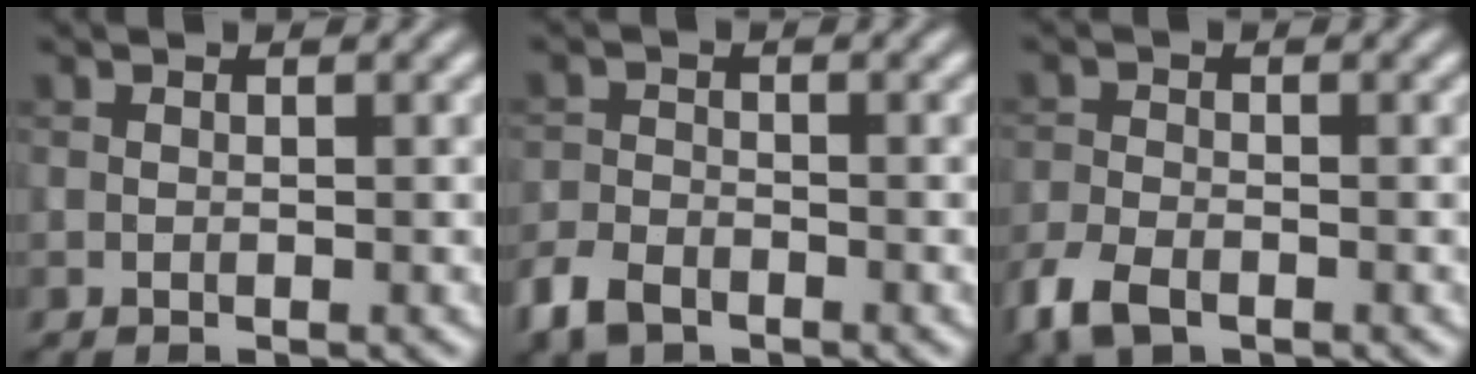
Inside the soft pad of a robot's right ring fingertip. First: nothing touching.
{"total": 3.4, "force": [-2.5, 1.9, 1.5], "torque": [-0.031, -0.006, -0.059]}
{"total": 4.0, "force": [-2.6, 2.0, 2.3], "torque": [-0.055, -0.010, -0.062]}